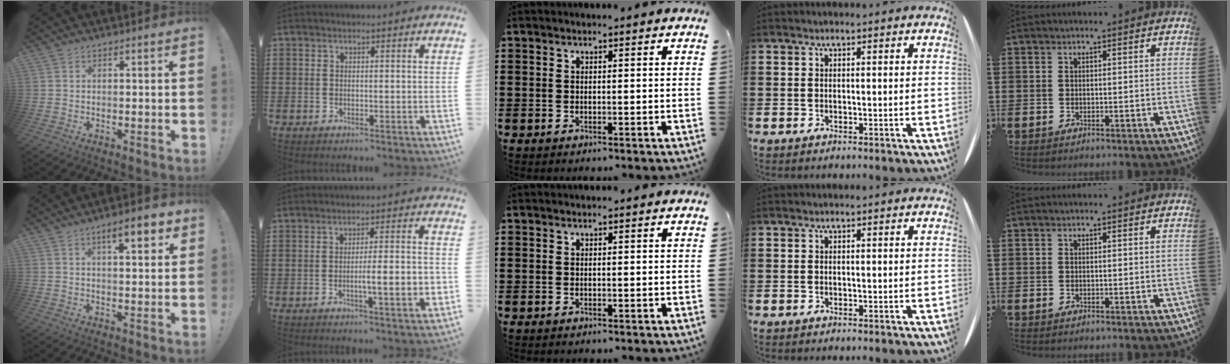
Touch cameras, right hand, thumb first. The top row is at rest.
{"thumb": {"total": 7.9, "force": [4.0, 2.1, 6.5], "torque": [-0.081, -0.016, 0.059]}, "index": {"total": 6.3, "force": [-1.7, 0.4, 6.0], "torque": [-0.090, -0.009, -0.031]}}